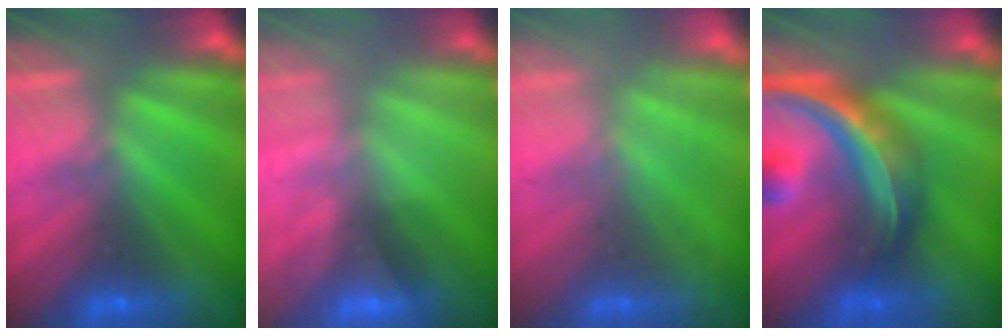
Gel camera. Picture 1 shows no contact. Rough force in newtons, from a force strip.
{"total": 2.3}
{"total": 1.9}
{"total": 7.4}